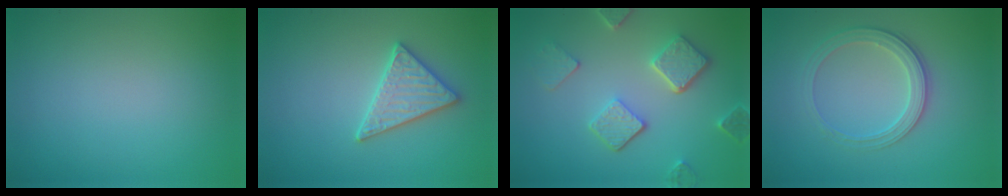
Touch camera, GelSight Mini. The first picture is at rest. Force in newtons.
{"total": 3.1, "press": 3.0, "slide": 0.4}
{"total": 5.0, "press": 3.9, "slide": 3.2}
{"total": 2.8, "press": 2.7, "slide": 0.9}